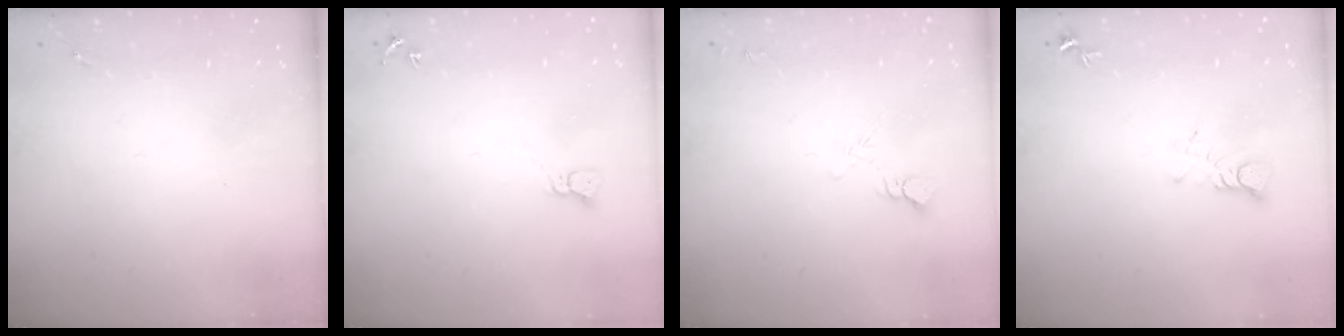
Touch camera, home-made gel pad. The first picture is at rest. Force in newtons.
{"total": 2.3, "press": 2.3, "slide": 0.3}
{"total": 3.7, "press": 3.7, "slide": 0.4}
{"total": 4.2, "press": 4.2, "slide": 0.5}